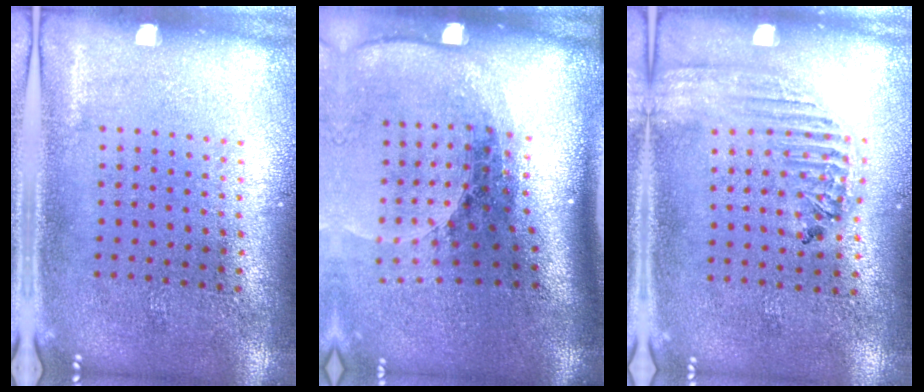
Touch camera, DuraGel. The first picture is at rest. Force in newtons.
{"total": 2.6, "press": 1.8, "slide": 1.8}
{"total": 1.8, "press": 1.7, "slide": 0.7}